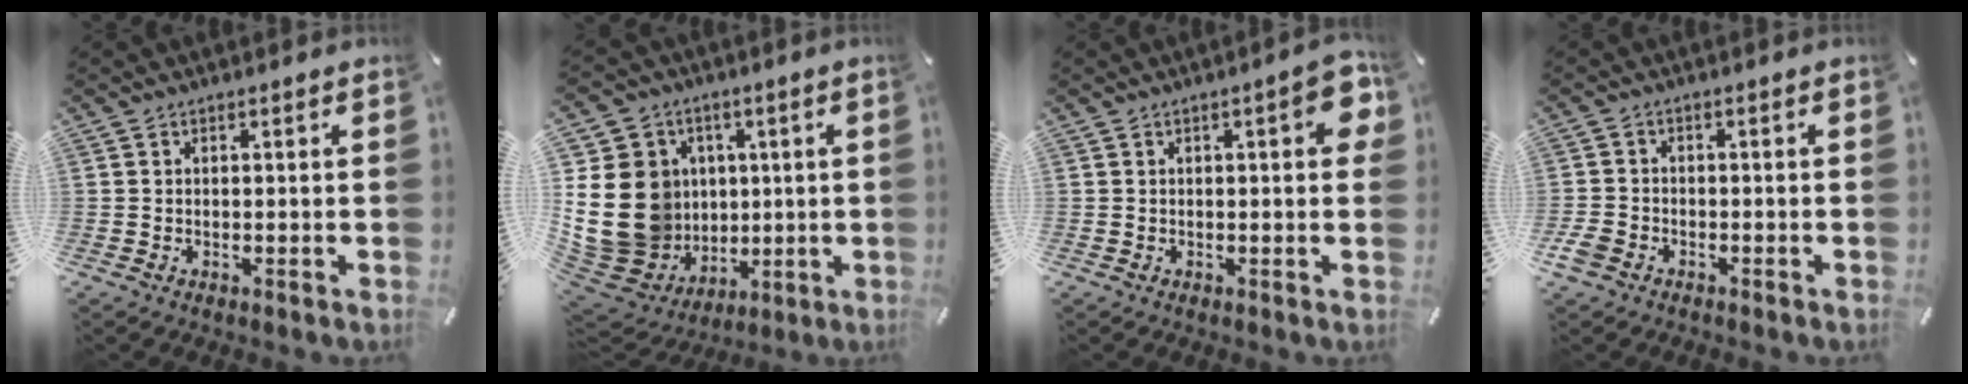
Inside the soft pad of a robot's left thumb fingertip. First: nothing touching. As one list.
[{"total": 22.8, "force": [1.4, 19.6, 11.7], "torque": [-0.237, -0.014, 0.057]}, {"total": 7.0, "force": [1.3, 2.5, 6.4], "torque": [-0.078, -0.002, 0.013]}, {"total": 3.6, "force": [-2.2, 2.5, 1.4], "torque": [-0.041, 0.005, -0.046]}]